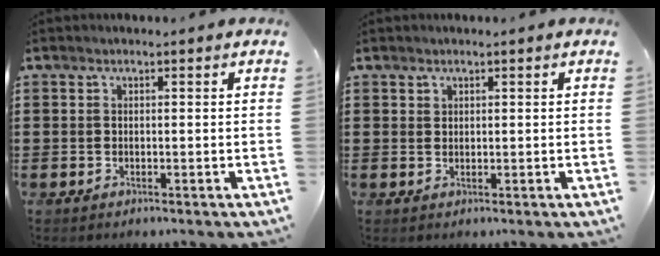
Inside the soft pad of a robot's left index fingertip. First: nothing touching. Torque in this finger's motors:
{"motor_torque": [0.17, -0.04, 0.02, -0.01]}